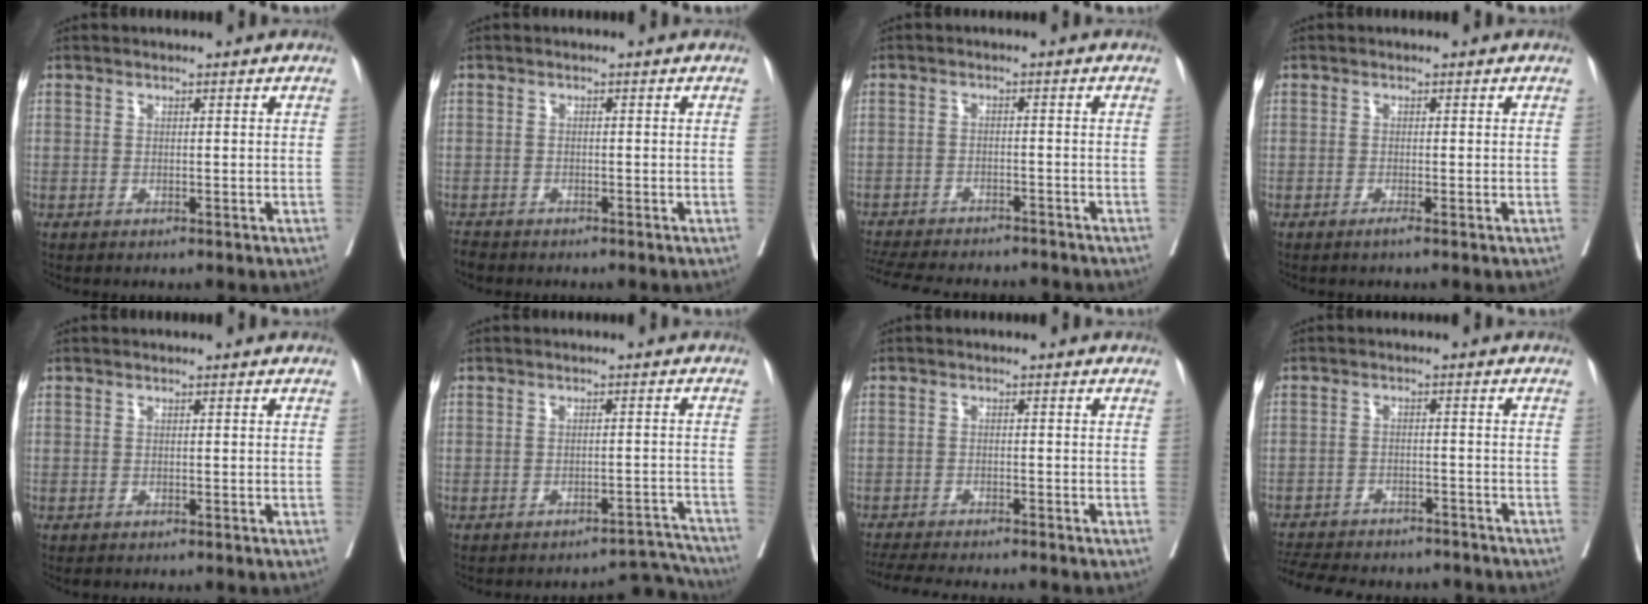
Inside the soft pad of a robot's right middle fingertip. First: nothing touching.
{"total": 1.8, "force": [-1.7, 0.6, 0.2], "torque": [-0.006, -0.005, -0.028]}
{"total": 16.4, "force": [-14.8, 4.0, 6.0], "torque": [-0.150, -0.018, -0.203]}
{"total": 0.6, "force": [-0.4, -0.2, 0.4], "torque": [-0.005, 0.000, -0.009]}
{"total": 0.0}
{"total": 5.9, "force": [-5.8, -0.1, -1.0], "torque": [0.035, 0.024, -0.068]}
{"total": 11.0, "force": [-10.0, 0.9, 4.6], "torque": [-0.062, -0.016, -0.140]}
{"total": 16.2, "force": [-14.5, 4.8, 5.4], "torque": [-0.137, -0.007, -0.198]}